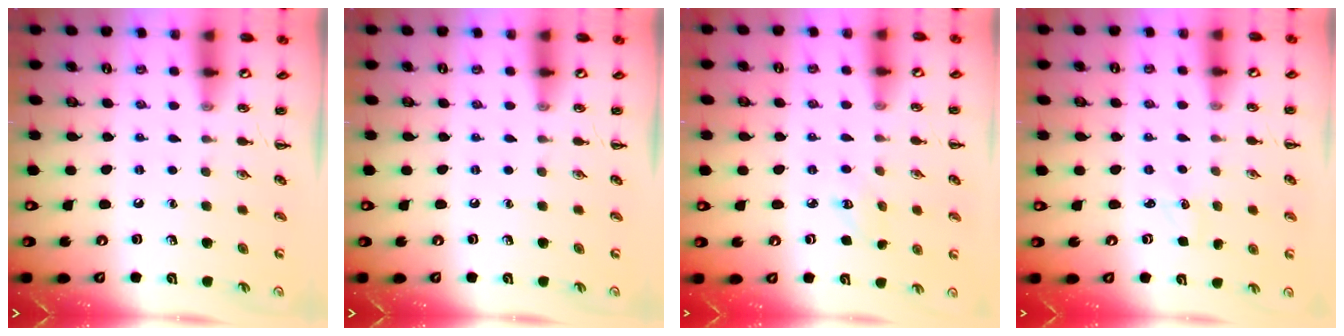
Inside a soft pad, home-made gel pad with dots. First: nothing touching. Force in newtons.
{"total": 0.0}
{"total": 2.6, "press": 2.5, "slide": 0.7}
{"total": 1.4, "press": 1.3, "slide": 0.4}